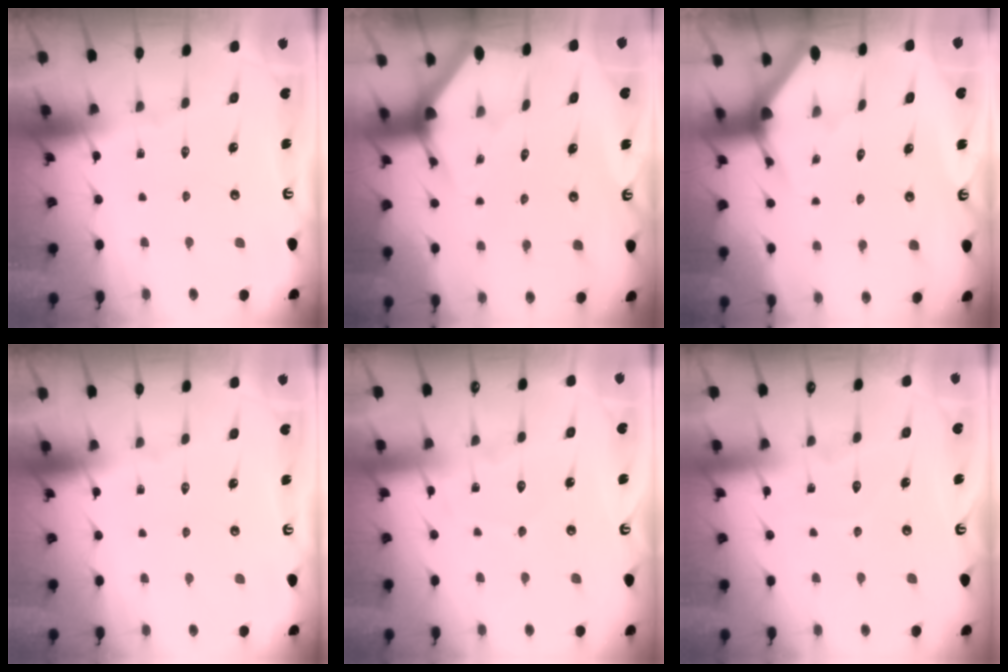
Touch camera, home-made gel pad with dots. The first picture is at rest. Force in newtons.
{"total": 3.0, "press": 3.0, "slide": 0.2}
{"total": 3.0, "press": 3.0, "slide": 0.2}
{"total": 0.0}
{"total": 4.6, "press": 4.6, "slide": 0.6}
{"total": 4.5, "press": 4.4, "slide": 0.5}